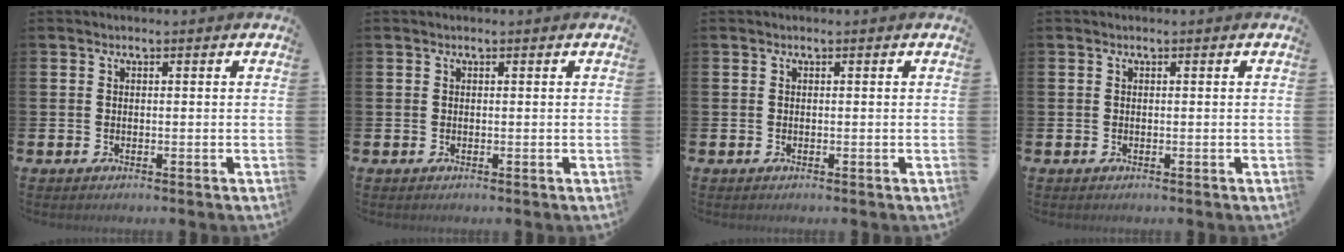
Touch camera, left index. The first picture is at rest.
{"total": 0.0}
{"total": 0.0}
{"total": 0.0}